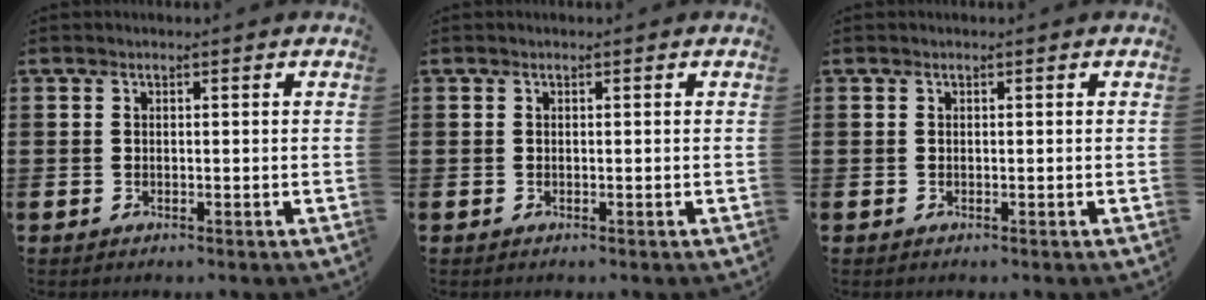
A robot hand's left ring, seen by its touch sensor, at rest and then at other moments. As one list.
[{"total": 0.0}, {"total": 0.0}]